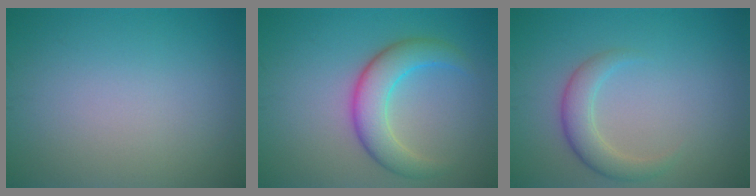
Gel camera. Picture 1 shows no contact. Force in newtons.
{"total": 4.9, "press": 4.9, "slide": 0.4}
{"total": 2.9, "press": 2.9, "slide": 0.2}